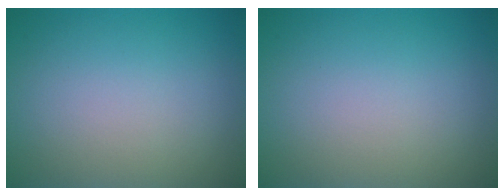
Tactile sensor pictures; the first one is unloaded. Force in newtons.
{"total": 0.0}